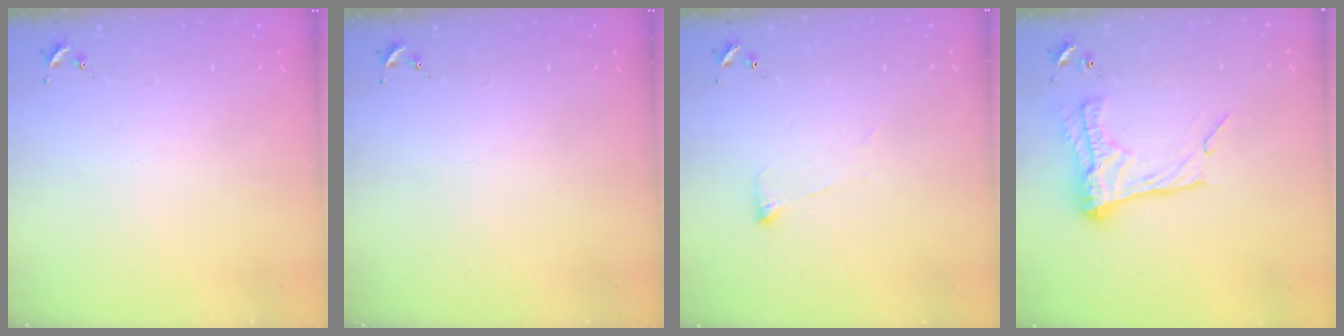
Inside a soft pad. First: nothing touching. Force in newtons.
{"total": 0.0}
{"total": 4.7, "press": 4.7, "slide": 0.8}
{"total": 16.9, "press": 16.8, "slide": 1.5}